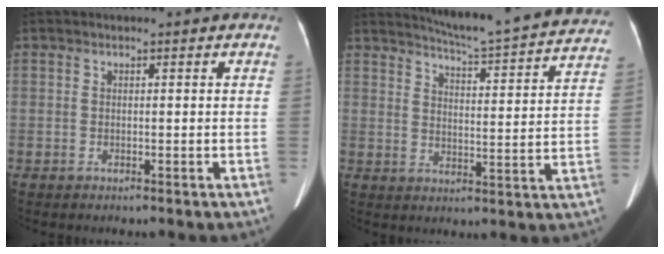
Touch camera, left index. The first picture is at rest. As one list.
[{"total": 21.6, "force": [20.2, 1.0, 7.6], "torque": [-0.109, -0.057, 0.244]}]